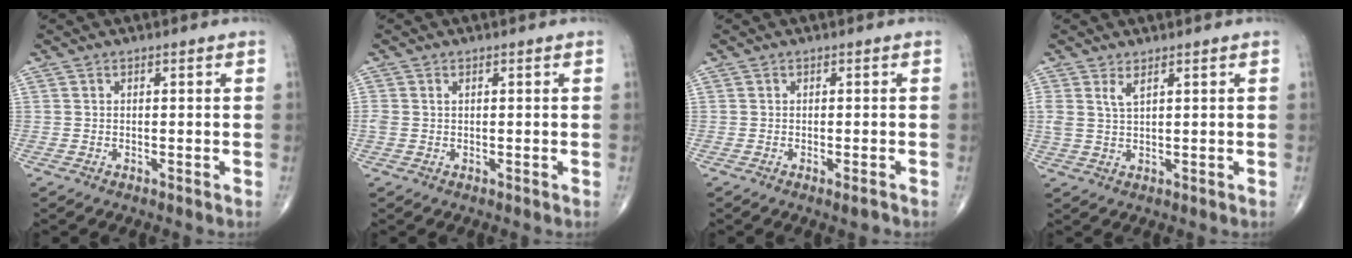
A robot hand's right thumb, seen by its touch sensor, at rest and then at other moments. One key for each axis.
{"total": 1.2, "fx": 0.3, "fy": 0.8, "fz": 0.8, "tx": -0.026, "ty": 0.008, "tz": 0.009}
{"total": 1.5, "fx": -0.9, "fy": 0.3, "fz": 1.2, "tx": -0.016, "ty": -0.003, "tz": -0.011}
{"total": 2.4, "fx": 1.5, "fy": 0.6, "fz": 1.8, "tx": -0.039, "ty": -0.006, "tz": 0.037}